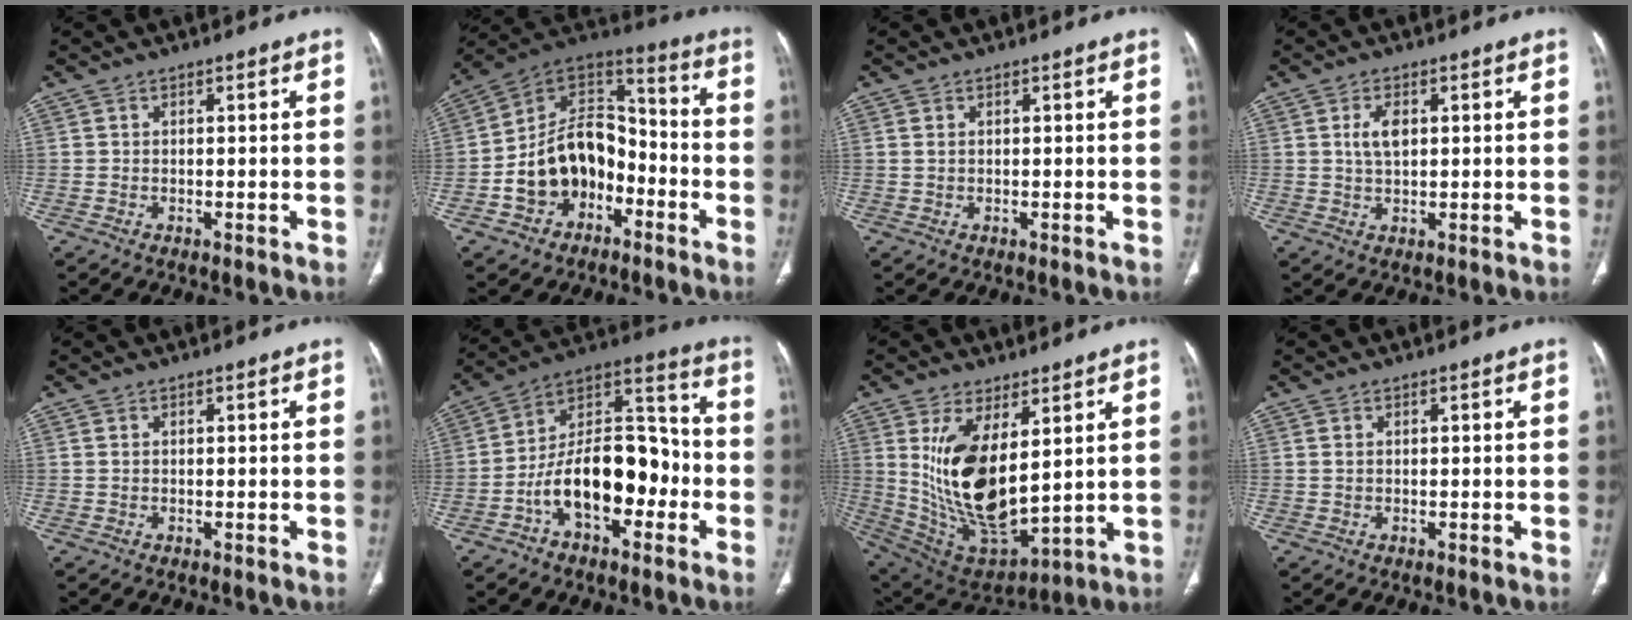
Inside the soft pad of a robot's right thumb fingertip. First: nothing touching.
{"total": 16.5, "force": [-5.6, 12.0, 9.9], "torque": [-0.126, 0.076, -0.098]}
{"total": 1.0, "force": [0.4, 0.6, 0.7], "torque": [-0.020, 0.006, 0.014]}
{"total": 3.9, "force": [1.0, 2.1, 3.2], "torque": [-0.060, -0.001, 0.019]}
{"total": 0.6, "force": [0.2, 0.3, 0.4], "torque": [-0.010, 0.007, 0.007]}
{"total": 18.6, "force": [-5.4, 10.5, 14.4], "torque": [-0.205, 0.062, -0.092]}
{"total": 18.1, "force": [4.3, 8.4, 15.5], "torque": [-0.280, -0.036, 0.109]}
{"total": 0.8, "force": [0.3, 0.5, 0.6], "torque": [-0.016, 0.006, 0.011]}